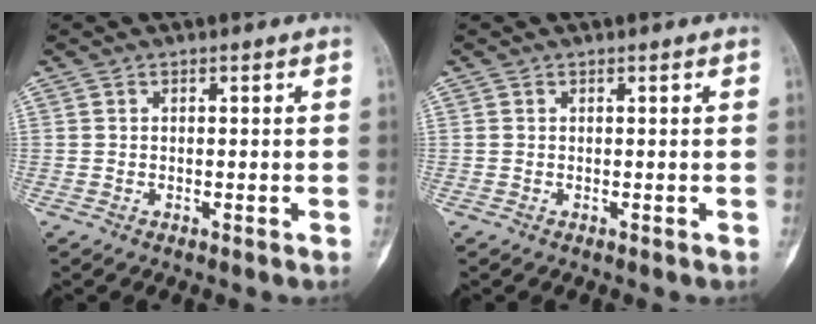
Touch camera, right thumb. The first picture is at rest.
{"total": 0.0}